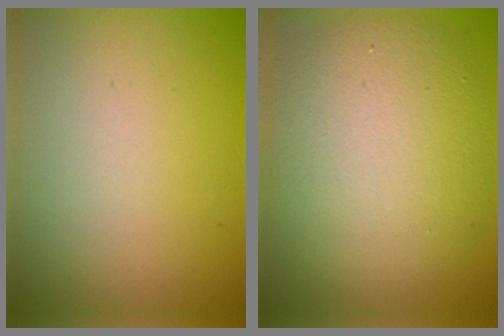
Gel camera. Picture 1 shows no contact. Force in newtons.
{"total": 9.0, "press": 9.0, "slide": 0.5}